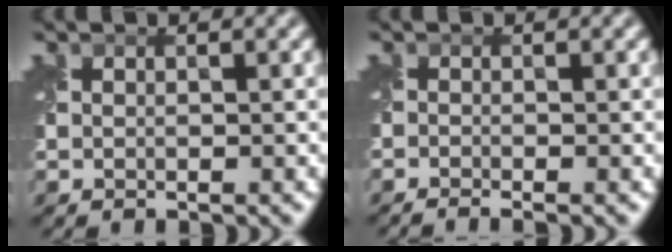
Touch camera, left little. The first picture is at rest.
{"total": 1.7, "force": [-1.2, 0.4, 1.1], "torque": [-0.015, -0.002, -0.020]}